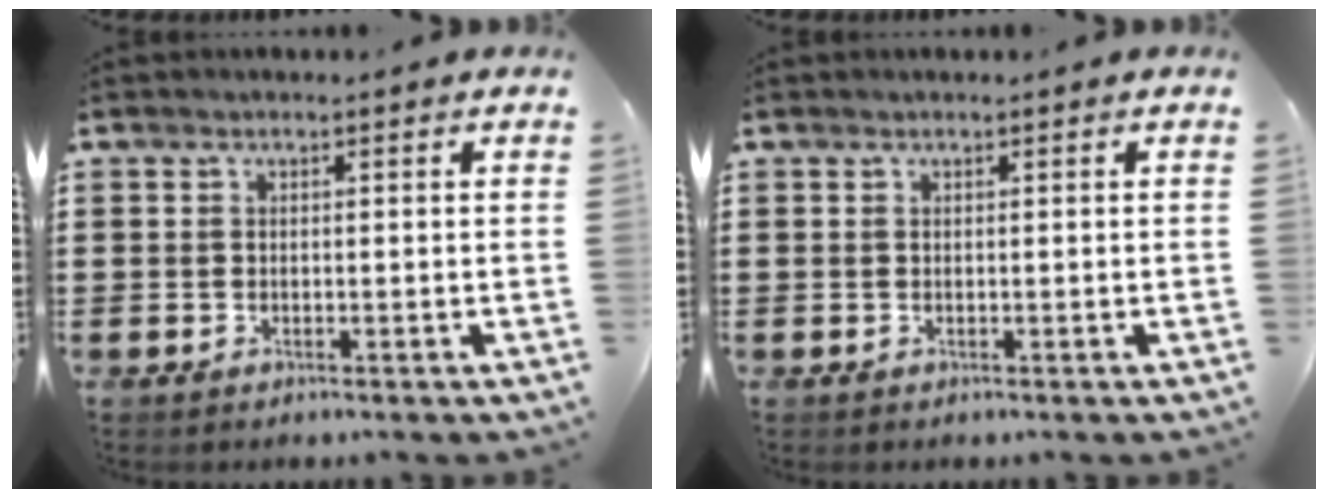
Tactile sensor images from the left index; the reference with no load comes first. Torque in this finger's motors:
{"motor_torque": [0.16, 0.24, 0.03, -0.01]}